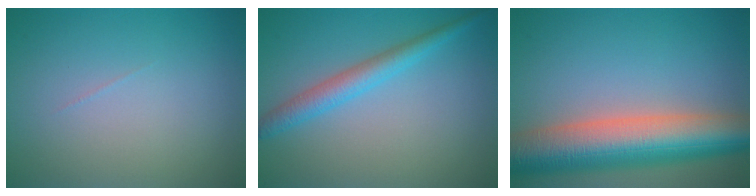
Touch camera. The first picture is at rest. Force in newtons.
{"total": 3.0, "press": 3.0, "slide": 0.1}
{"total": 11.0, "press": 11.0, "slide": 0.7}